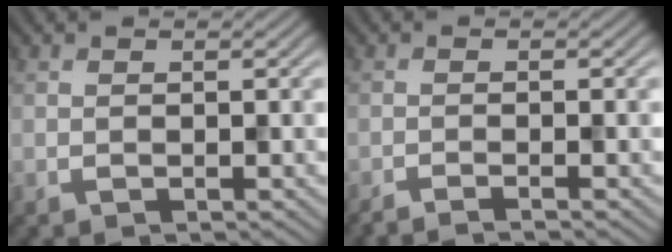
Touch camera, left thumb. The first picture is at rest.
{"total": 2.3, "force": [-1.6, 0.5, 1.6], "torque": [-0.008, 0.000, -0.039]}